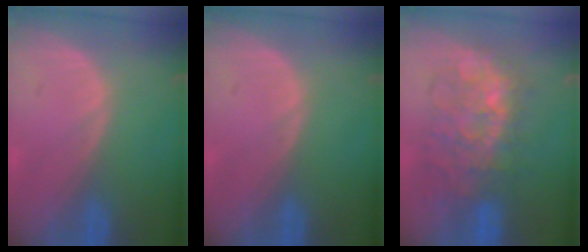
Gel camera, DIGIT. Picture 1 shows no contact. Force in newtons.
{"total": 0.0}
{"total": 9.0, "press": 9.0, "slide": 0.9}